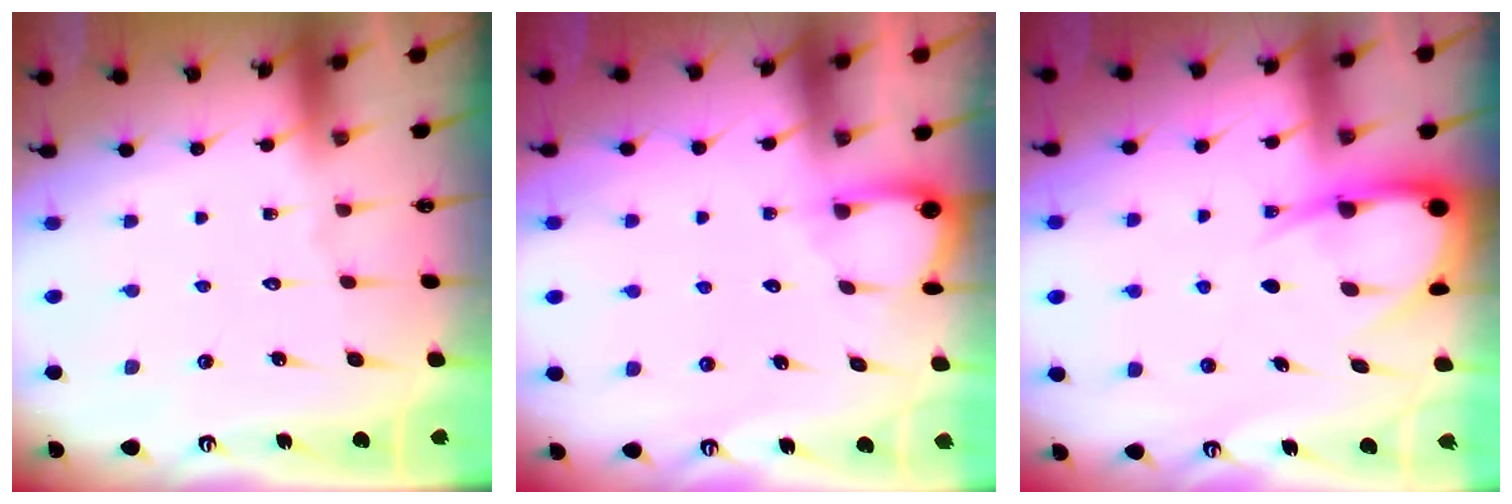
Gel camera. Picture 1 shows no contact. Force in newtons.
{"total": 3.5, "press": 3.5, "slide": 0.3}
{"total": 8.8, "press": 8.8, "slide": 0.8}